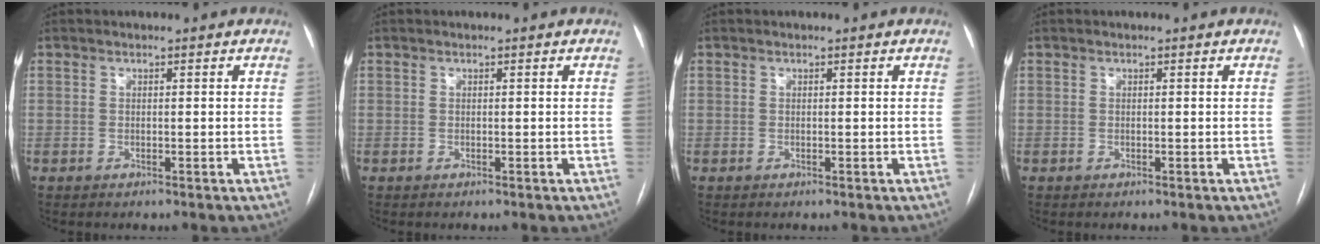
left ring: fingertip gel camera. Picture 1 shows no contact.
{"total": 0.0}
{"total": 0.0}
{"total": 0.0}